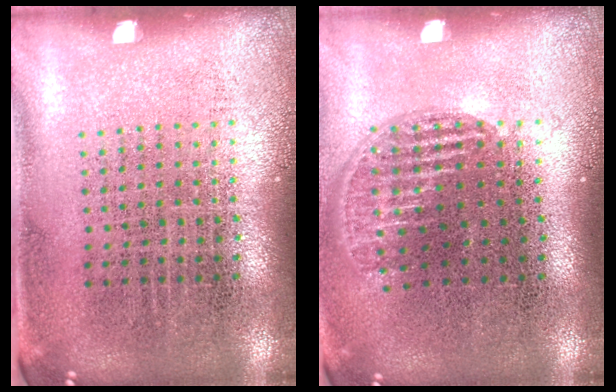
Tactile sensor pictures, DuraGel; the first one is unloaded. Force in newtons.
{"total": 1.2, "press": 1.0, "slide": 0.5}